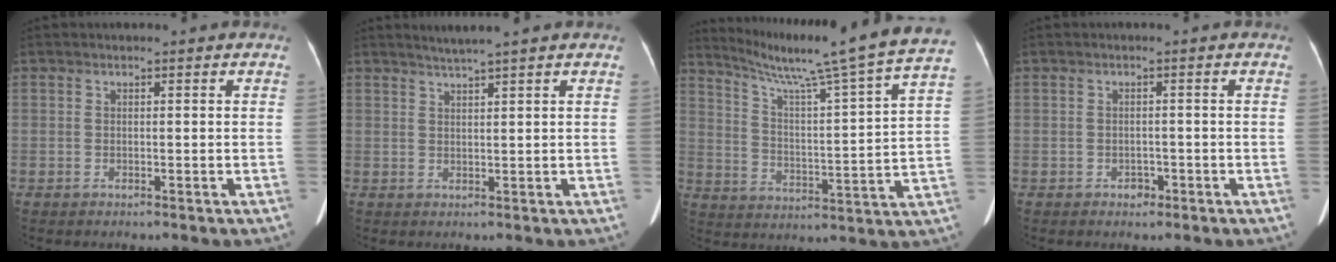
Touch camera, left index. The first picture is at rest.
{"total": 3.2, "force": [2.7, -0.9, 1.5], "torque": [-0.023, 0.010, 0.047]}
{"total": 23.6, "force": [19.3, -1.7, 13.4], "torque": [-0.218, -0.035, 0.264]}
{"total": 1.2, "force": [-0.8, 0.9, 0.4], "torque": [-0.006, 0.003, -0.010]}